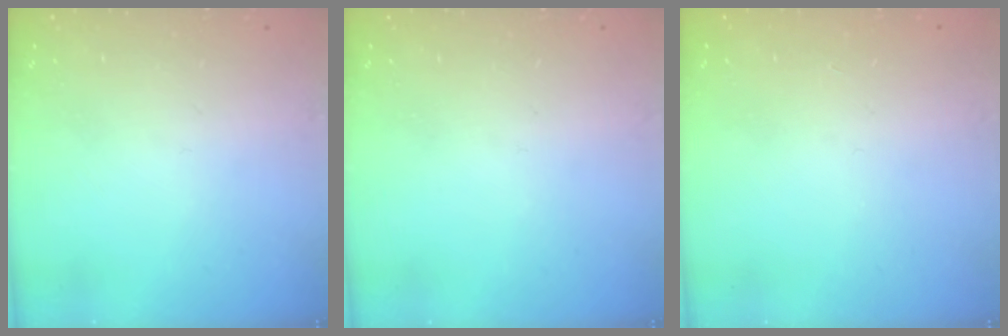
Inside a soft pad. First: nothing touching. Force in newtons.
{"total": 0.0}
{"total": 1.6, "press": 1.6, "slide": 0.2}